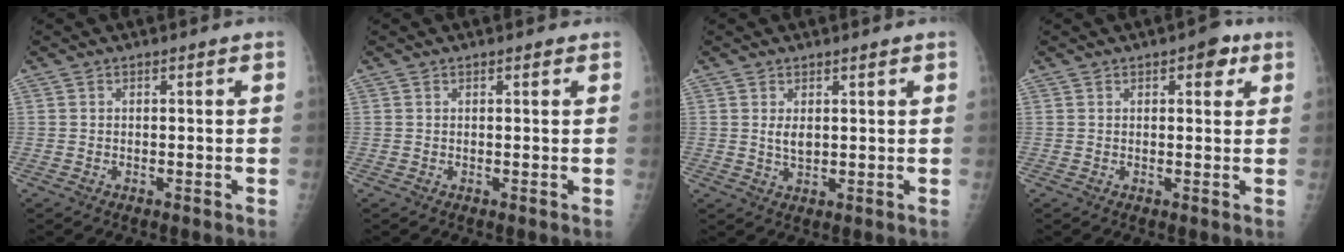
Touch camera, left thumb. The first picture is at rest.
{"total": 0.6, "force": [0.5, 0.3, 0.2], "torque": [-0.003, -0.003, 0.005]}
{"total": 4.2, "force": [1.4, 2.2, 3.3], "torque": [-0.053, -0.018, 0.034]}
{"total": 4.0, "force": [2.0, 2.0, 2.8], "torque": [-0.016, -0.002, 0.019]}